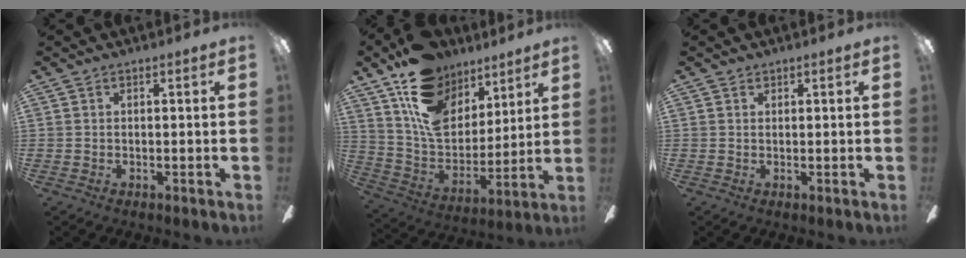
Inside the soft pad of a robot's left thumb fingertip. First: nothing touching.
{"total": 18.3, "force": [10.9, 11.9, 8.6], "torque": [-0.161, -0.056, 0.207]}
{"total": 0.8, "force": [0.7, 0.5, 0.1], "torque": [-0.002, 0.001, 0.013]}